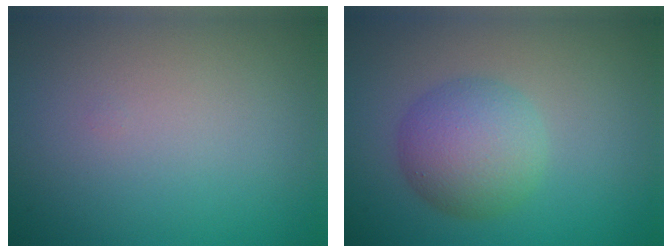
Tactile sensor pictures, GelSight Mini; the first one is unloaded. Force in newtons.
{"total": 4.7, "press": 4.7, "slide": 0.2}